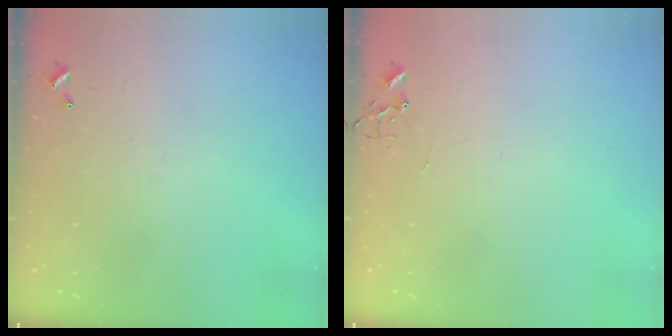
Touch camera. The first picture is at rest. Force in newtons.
{"total": 0.0}